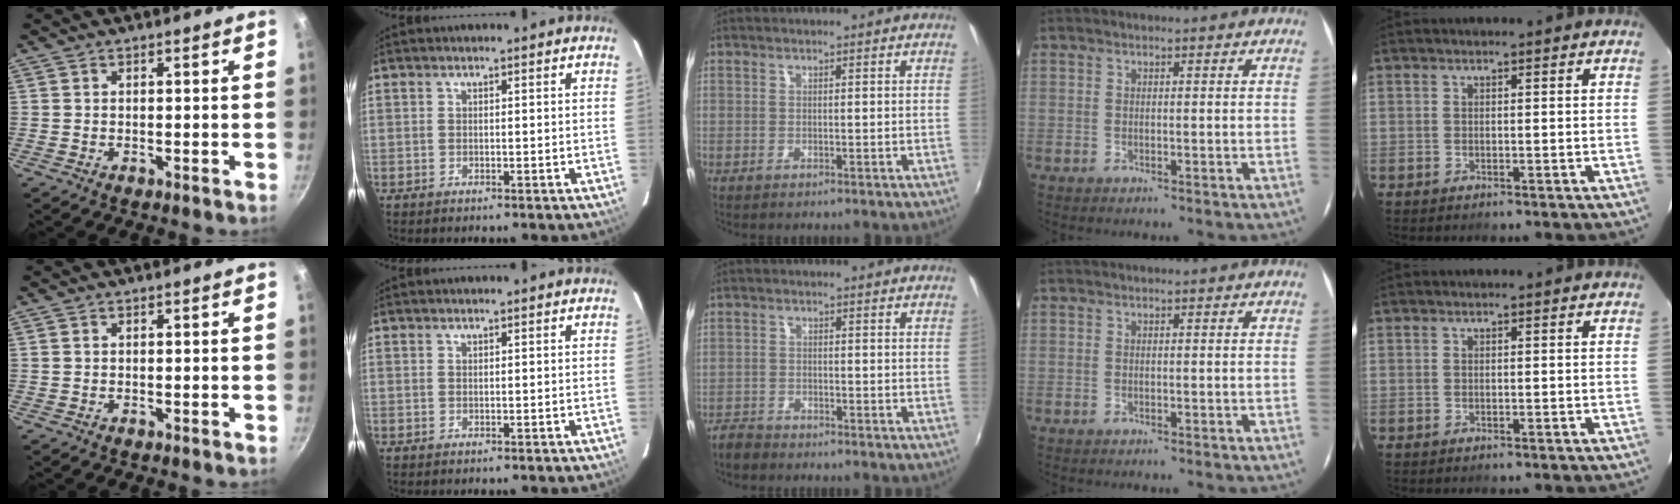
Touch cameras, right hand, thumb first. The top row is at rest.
{"middle": {"total": 3.2, "force": [-2.9, 1.1, 0.6], "torque": [-0.025, -0.007, -0.060]}}